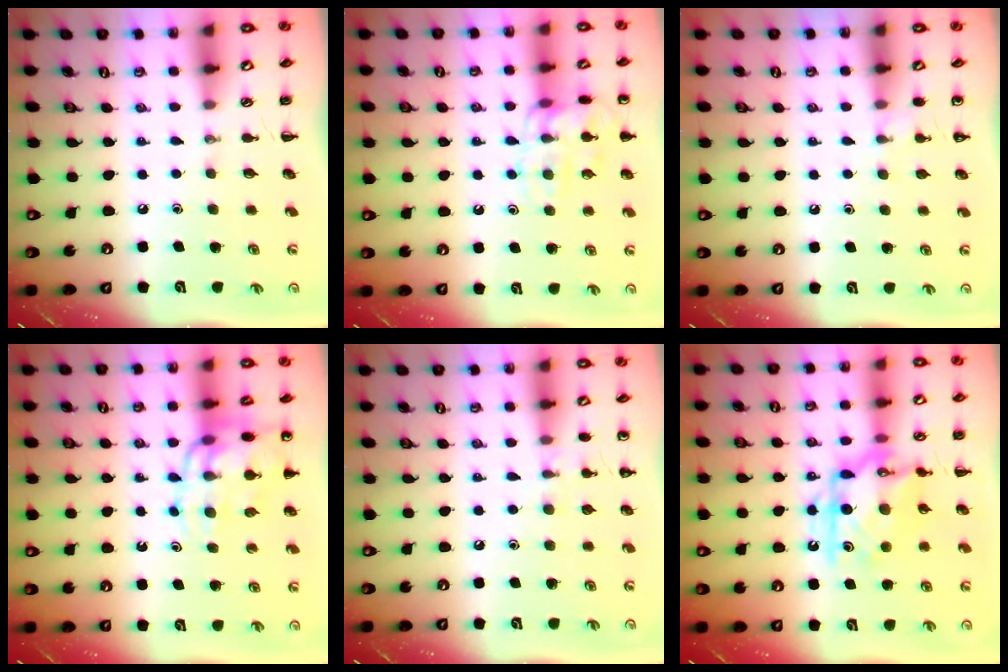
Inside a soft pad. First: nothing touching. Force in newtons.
{"total": 12.8, "press": 12.8, "slide": 0.3}
{"total": 6.0, "press": 5.8, "slide": 1.4}
{"total": 14.4, "press": 14.1, "slide": 3.1}
{"total": 5.7, "press": 5.4, "slide": 1.7}
{"total": 15.3, "press": 15.3, "slide": 0.7}